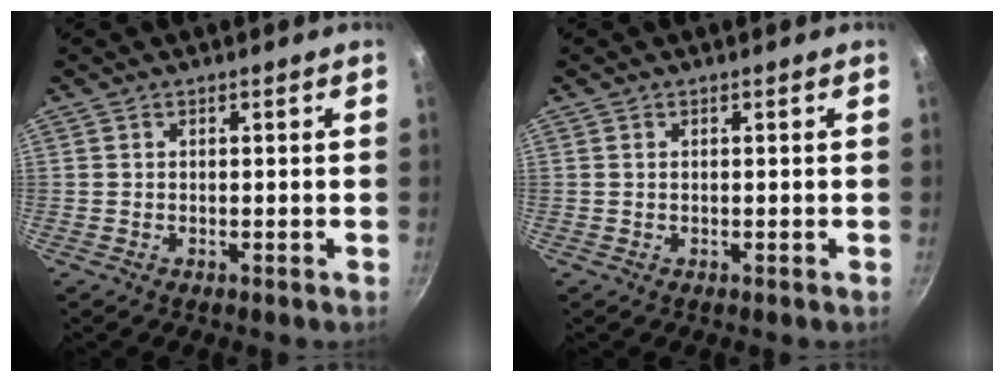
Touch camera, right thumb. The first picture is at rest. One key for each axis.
{"total": 0.0}